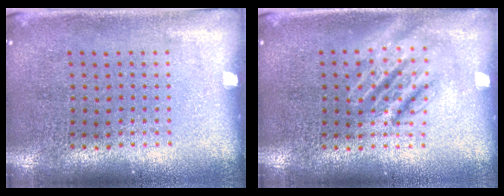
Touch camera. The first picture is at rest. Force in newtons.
{"total": 2.8, "press": 2.8, "slide": 0.3}